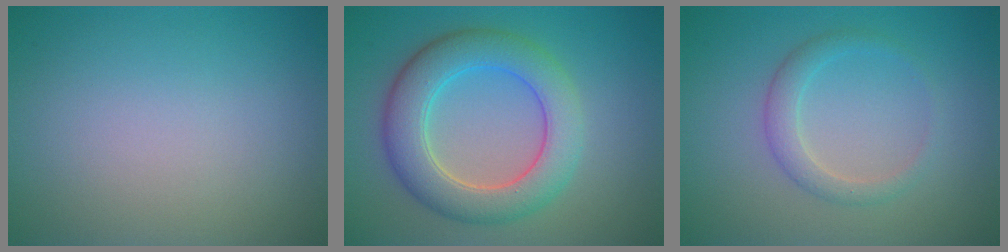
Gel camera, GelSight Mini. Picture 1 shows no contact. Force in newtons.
{"total": 6.5, "press": 6.5, "slide": 0.4}
{"total": 2.1, "press": 2.1, "slide": 0.1}